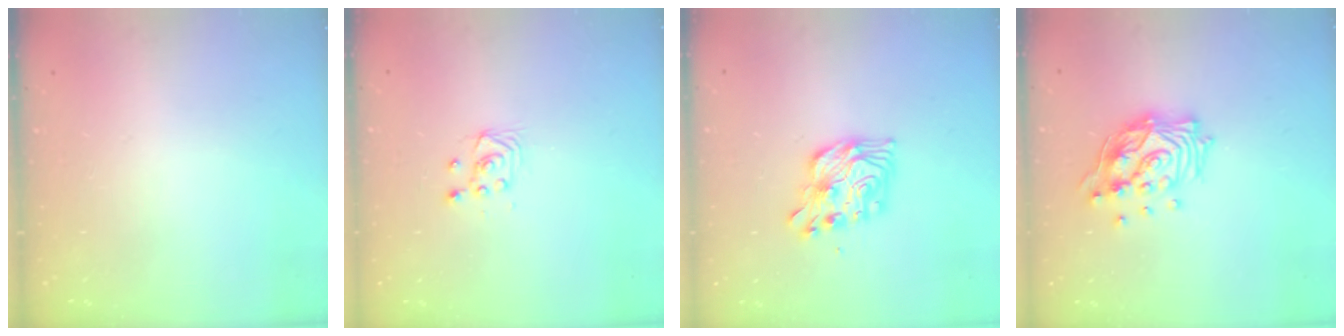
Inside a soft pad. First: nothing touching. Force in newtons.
{"total": 2.9, "press": 2.6, "slide": 1.3}
{"total": 10.5, "press": 10.5, "slide": 1.0}
{"total": 15.2, "press": 15.2, "slide": 1.1}